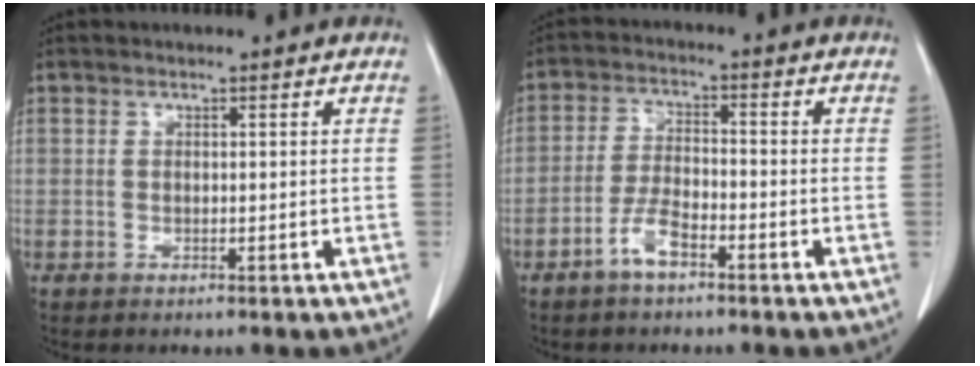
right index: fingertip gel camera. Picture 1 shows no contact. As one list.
[{"total": 4.7, "force": [-3.0, 1.4, 3.3], "torque": [-0.072, 0.003, -0.058]}]